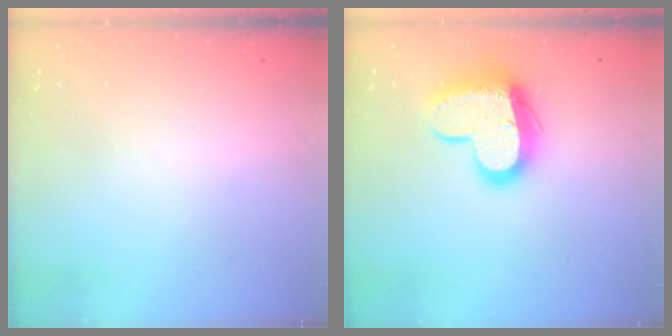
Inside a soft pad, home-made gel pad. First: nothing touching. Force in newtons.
{"total": 13.5, "press": 13.5, "slide": 1.2}